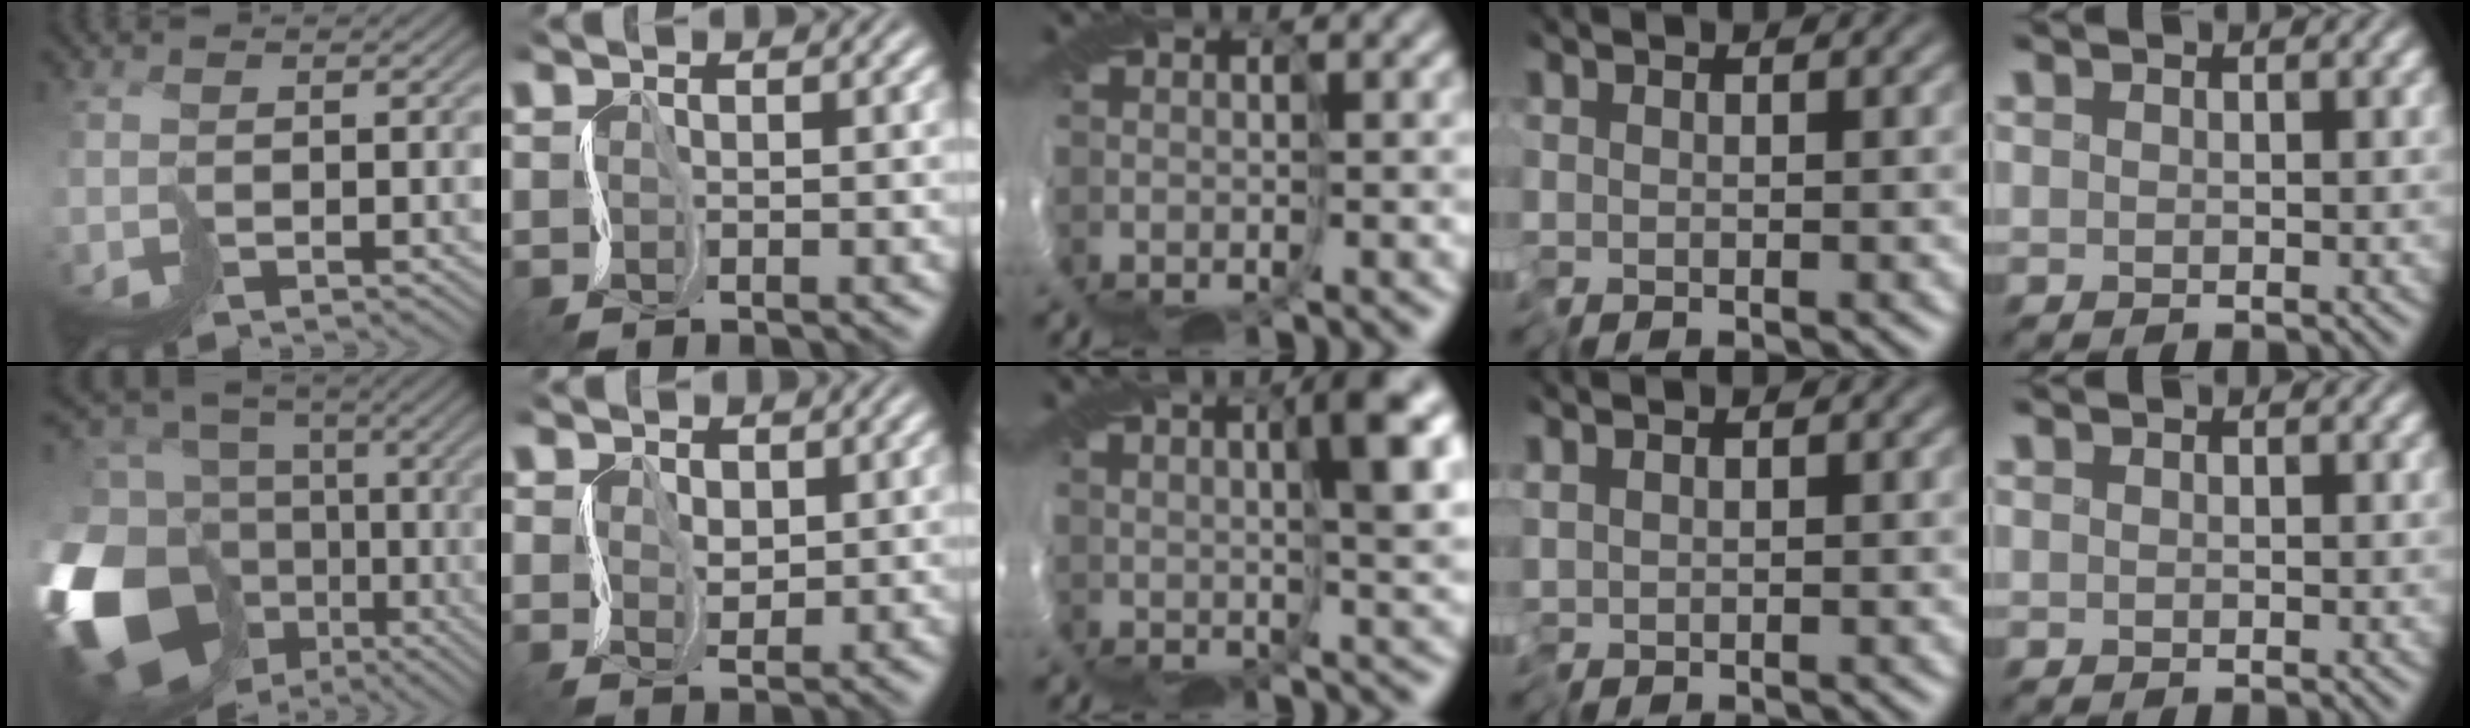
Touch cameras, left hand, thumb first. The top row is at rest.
{"thumb": {"total": 19.9, "force": [-5.1, 15.5, 11.4], "torque": [-0.320, -0.016, -0.038]}, "index": {"total": 2.3, "force": [1.1, 1.9, 0.9], "torque": [-0.027, 0.013, 0.011]}, "middle": {"total": 6.0, "force": [2.4, 0.7, 5.5], "torque": [-0.078, 0.008, 0.038]}, "ring": {"total": 0.6, "force": [0.0, 0.2, 0.6], "torque": [-0.013, 0.002, 0.000]}}